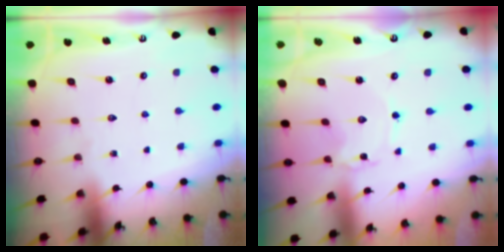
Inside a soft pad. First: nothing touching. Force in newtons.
{"total": 0.6, "press": 0.6, "slide": 0.1}